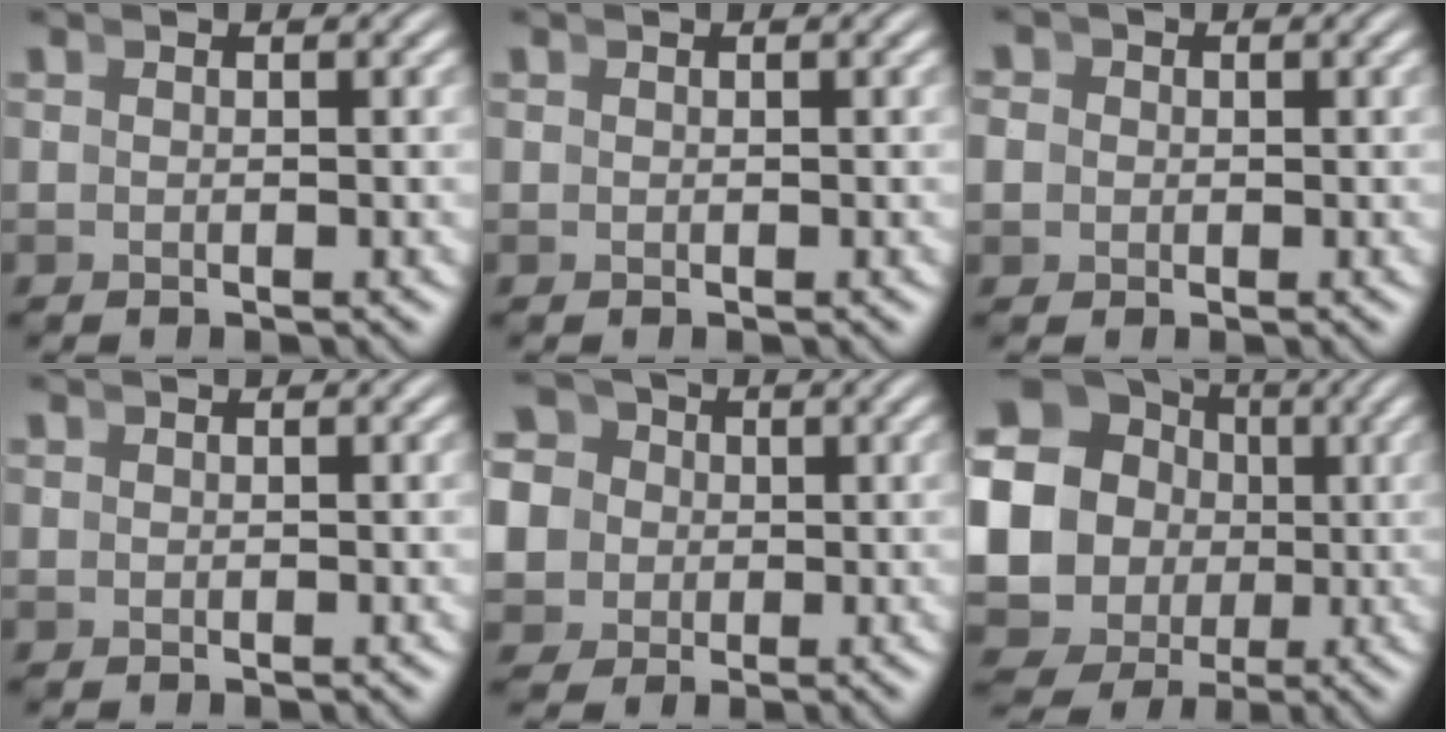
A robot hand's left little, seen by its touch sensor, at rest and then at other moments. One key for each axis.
{"total": 0.0}
{"total": 3.4, "fx": -0.1, "fy": 3.2, "fz": 1.0, "tx": -0.024, "ty": -0.002, "tz": -0.007}
{"total": 0.0}
{"total": 11.7, "fx": 0.9, "fy": 10.5, "fz": 5.0, "tx": -0.126, "ty": -0.023, "tz": 0.007}
{"total": 17.2, "fx": -0.1, "fy": 15.6, "fz": 7.2, "tx": -0.197, "ty": -0.053, "tz": -0.007}